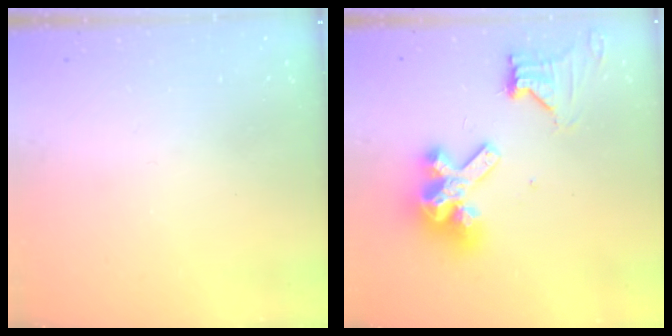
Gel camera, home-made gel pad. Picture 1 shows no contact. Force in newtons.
{"total": 12.4, "press": 12.4, "slide": 0.4}